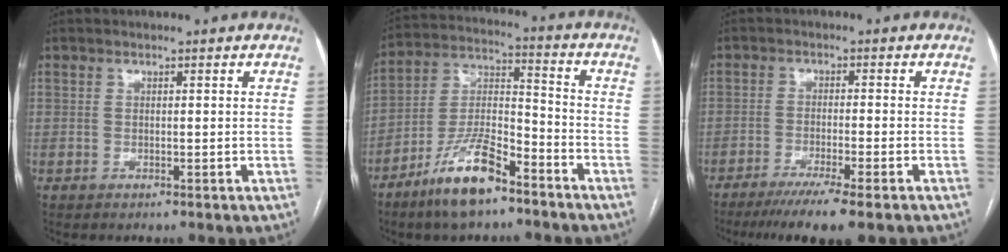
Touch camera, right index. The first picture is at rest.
{"total": 12.7, "force": [-8.6, 3.5, 8.7], "torque": [-0.177, 0.000, -0.160]}
{"total": 9.3, "force": [-6.9, 0.0, 6.2], "torque": [-0.086, -0.020, -0.106]}